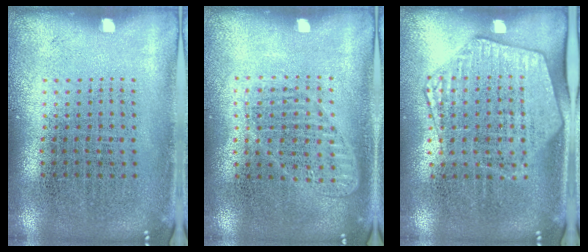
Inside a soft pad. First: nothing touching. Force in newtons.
{"total": 1.3, "press": 1.2, "slide": 0.3}
{"total": 2.0, "press": 1.8, "slide": 0.9}